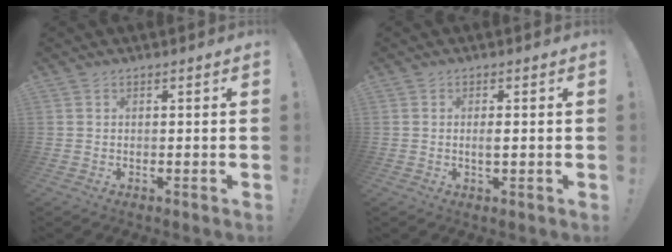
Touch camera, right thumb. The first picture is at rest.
{"total": 1.9, "force": [0.0, 0.5, 1.8], "torque": [-0.025, -0.004, -0.002]}